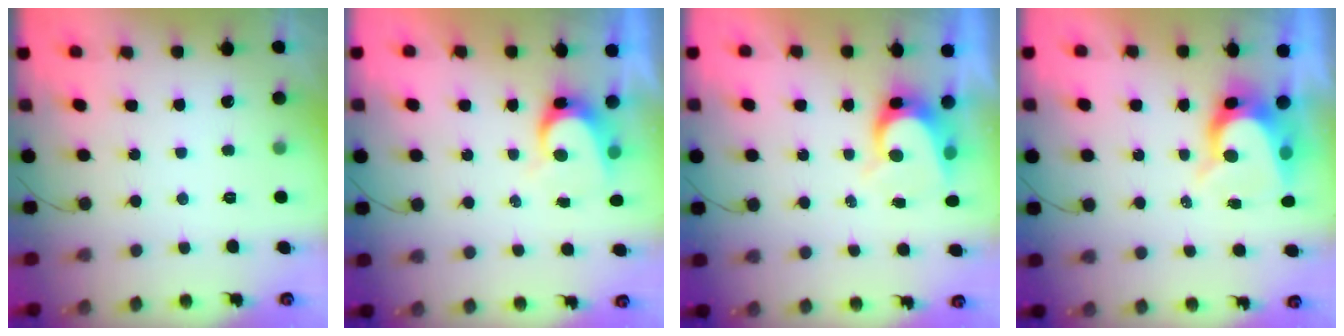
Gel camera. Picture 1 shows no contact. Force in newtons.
{"total": 6.1, "press": 6.1, "slide": 0.4}
{"total": 6.5, "press": 6.5, "slide": 0.6}
{"total": 7.5, "press": 7.5, "slide": 0.5}